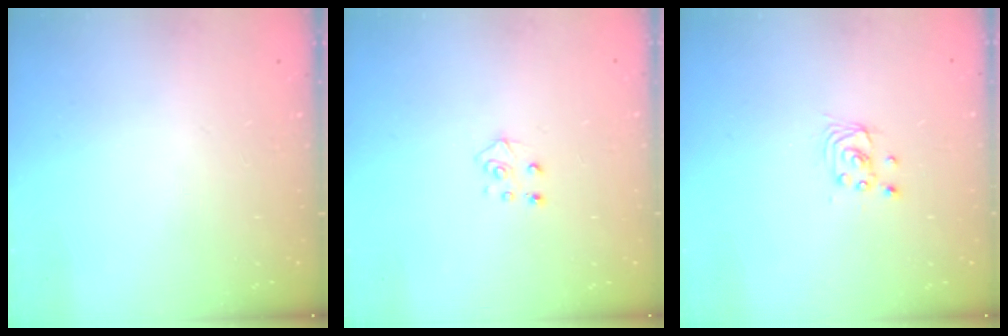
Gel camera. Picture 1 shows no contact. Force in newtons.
{"total": 5.4, "press": 5.3, "slide": 0.4}
{"total": 2.5, "press": 2.5, "slide": 0.1}